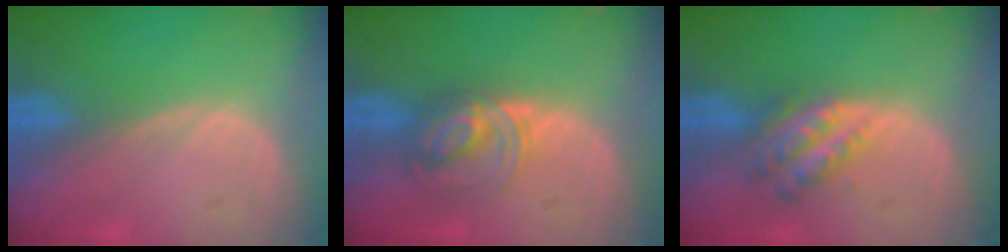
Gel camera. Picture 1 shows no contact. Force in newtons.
{"total": 5.5, "press": 5.5, "slide": 0.6}
{"total": 5.7, "press": 5.0, "slide": 2.6}